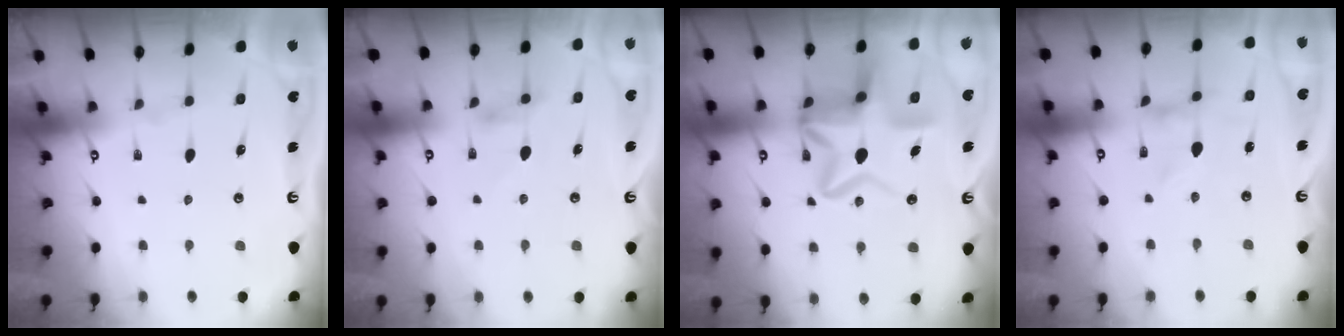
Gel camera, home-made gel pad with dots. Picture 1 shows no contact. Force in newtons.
{"total": 2.0, "press": 2.0, "slide": 0.4}
{"total": 15.5, "press": 15.4, "slide": 1.5}
{"total": 0.0}